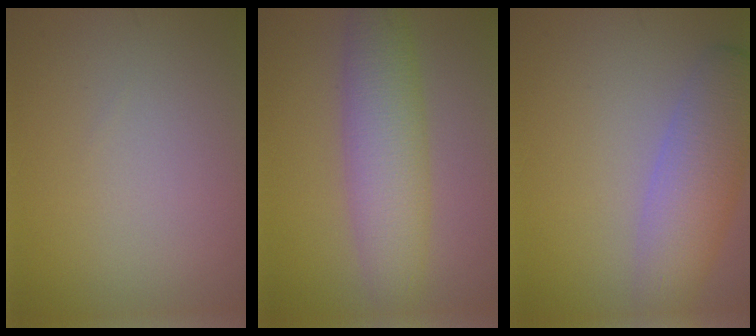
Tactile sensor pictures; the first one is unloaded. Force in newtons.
{"total": 5.6, "press": 5.6, "slide": 0.1}
{"total": 4.5, "press": 4.5, "slide": 0.3}